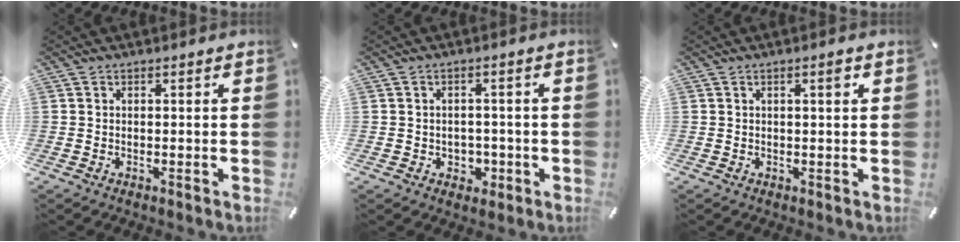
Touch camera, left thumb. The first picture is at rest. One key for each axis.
{"total": 3.5, "fx": -0.6, "fy": 3.2, "fz": 1.0, "tx": -0.006, "ty": -0.002, "tz": -0.015}
{"total": 2.0, "fx": 0.9, "fy": 0.4, "fz": 1.8, "tx": -0.028, "ty": 0.001, "tz": 0.011}